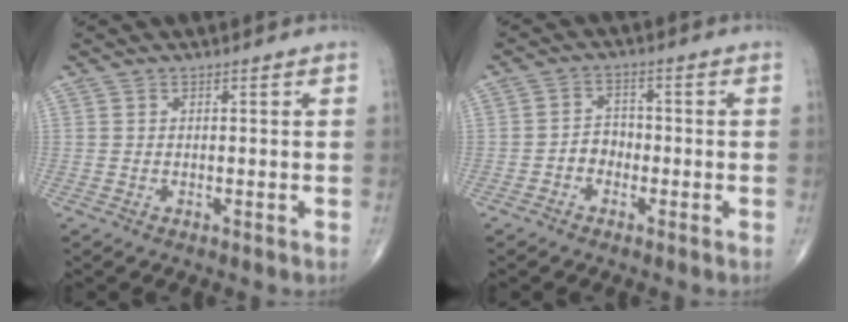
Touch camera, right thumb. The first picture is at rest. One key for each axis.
{"total": 3.4, "fx": -1.4, "fy": 2.8, "fz": 1.5, "tx": -0.008, "ty": 0.019, "tz": -0.033}